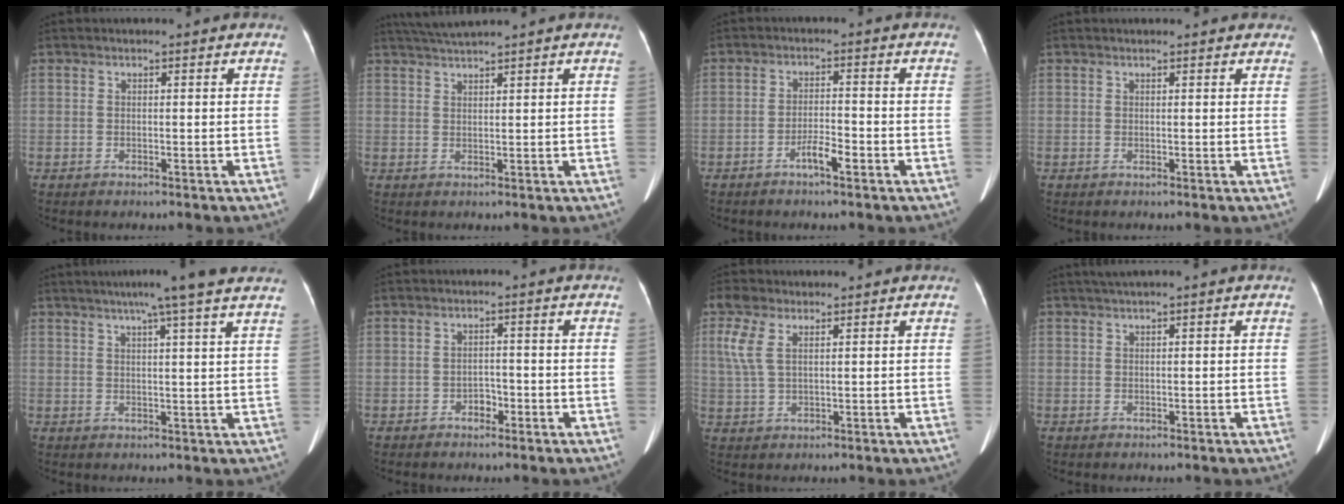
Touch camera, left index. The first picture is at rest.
{"total": 3.5, "force": [3.2, -1.1, 1.2], "torque": [-0.022, 0.009, 0.063]}
{"total": 3.1, "force": [-2.0, 0.4, 2.3], "torque": [-0.040, 0.001, -0.039]}
{"total": 4.2, "force": [3.7, 1.3, 1.7], "torque": [-0.018, 0.022, 0.032]}
{"total": 10.2, "force": [7.8, -1.2, 6.4], "torque": [-0.097, 0.018, 0.087]}
{"total": 1.8, "force": [-1.2, 1.2, 0.8], "torque": [-0.006, 0.007, -0.021]}
{"total": 4.6, "force": [1.9, 2.1, 3.6], "torque": [-0.106, 0.013, 0.048]}
{"total": 0.9, "force": [0.6, 0.1, 0.7], "torque": [-0.014, 0.018, 0.017]}